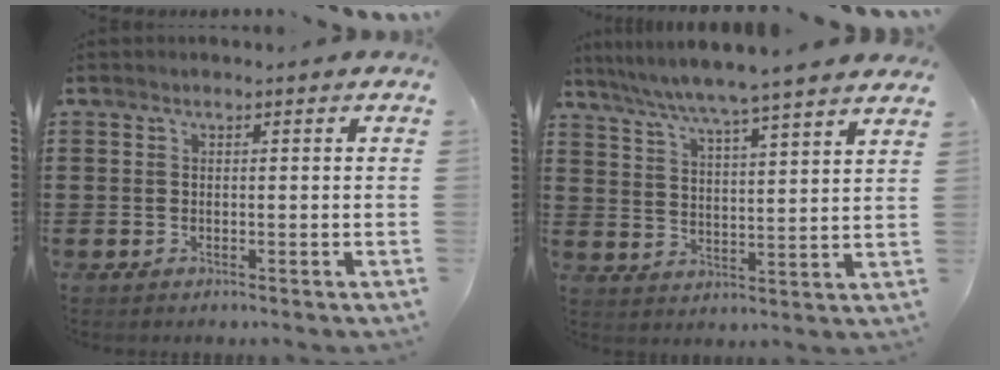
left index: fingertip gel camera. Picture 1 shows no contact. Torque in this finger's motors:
{"motor_torque": [2.14, 0.00, 0.57, 0.21]}